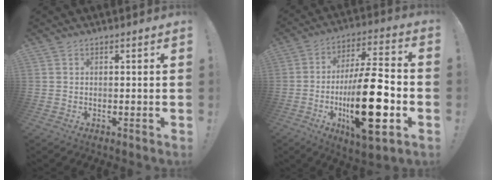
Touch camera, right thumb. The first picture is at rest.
{"total": 24.3, "force": [-5.5, 7.5, 22.5], "torque": [-0.378, 0.011, -0.087]}